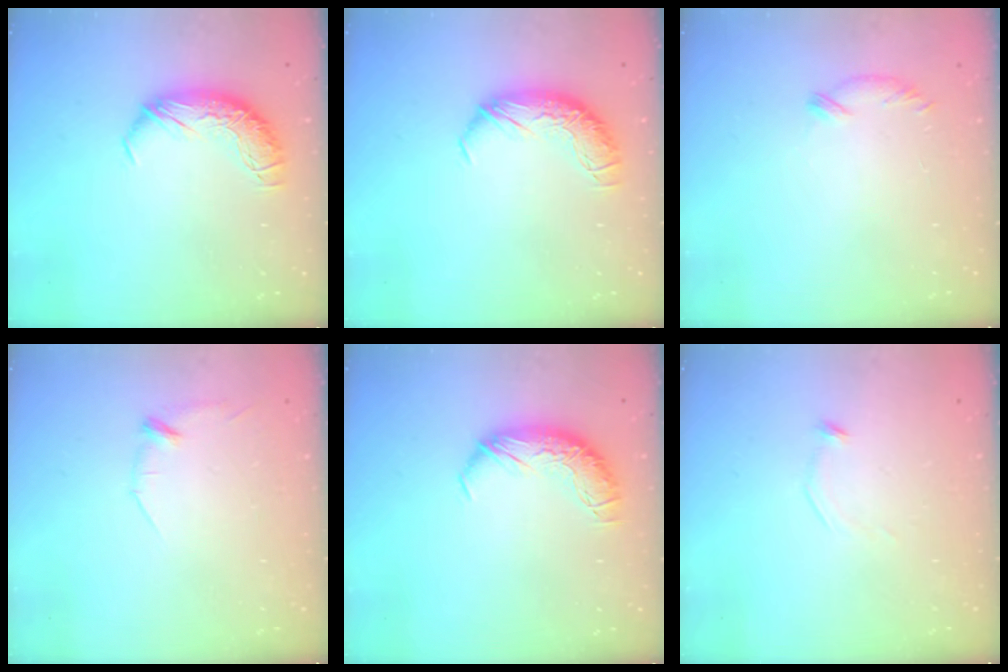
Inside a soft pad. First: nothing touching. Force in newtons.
{"total": 0.0}
{"total": 5.3, "press": 5.2, "slide": 0.8}
{"total": 6.5, "press": 6.5, "slide": 0.8}
{"total": 0.0}
{"total": 9.6, "press": 9.6, "slide": 0.3}